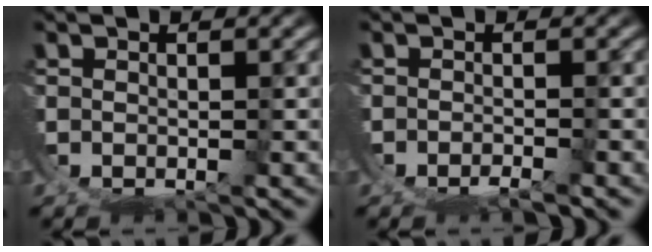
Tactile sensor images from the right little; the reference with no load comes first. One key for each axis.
{"total": 1.3, "fx": -0.7, "fy": -1.1, "fz": 0.2, "tx": 0.005, "ty": 0.003, "tz": -0.017}